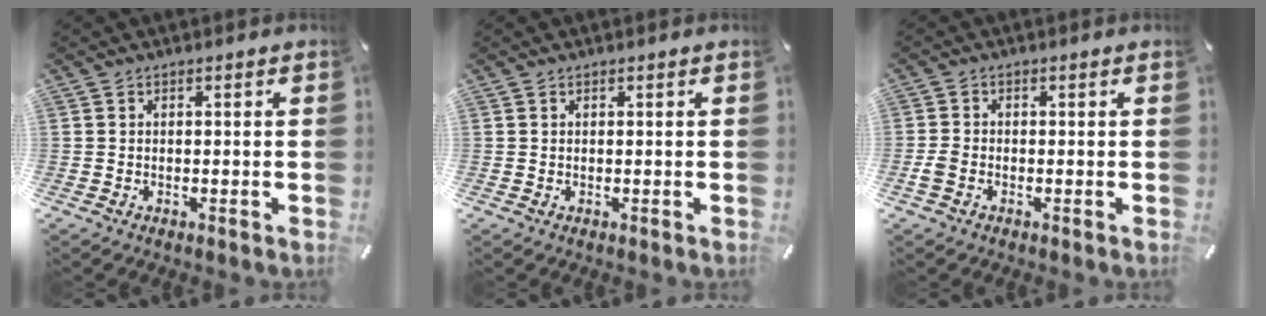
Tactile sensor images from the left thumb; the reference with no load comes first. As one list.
[{"total": 0.0}, {"total": 2.2, "force": [-0.8, 1.4, 1.5], "torque": [-0.027, 0.004, -0.014]}]